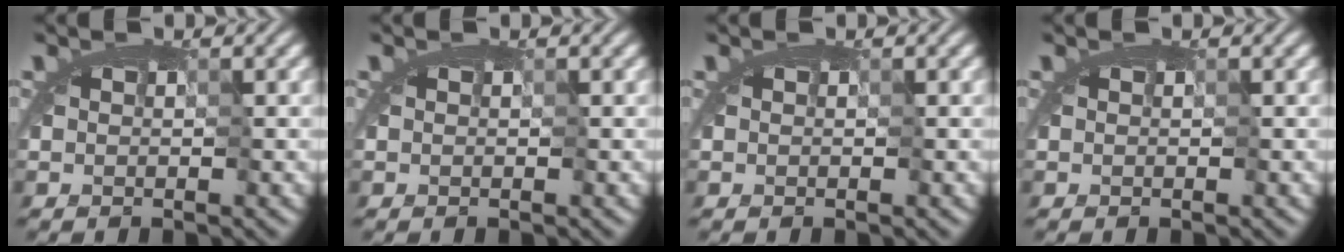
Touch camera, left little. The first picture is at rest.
{"total": 0.0}
{"total": 0.0}
{"total": 0.0}